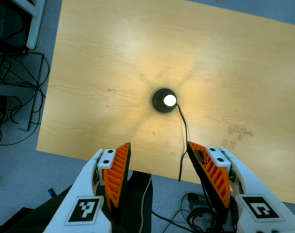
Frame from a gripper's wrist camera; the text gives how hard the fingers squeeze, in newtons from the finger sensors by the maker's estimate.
{"total": 0.0}